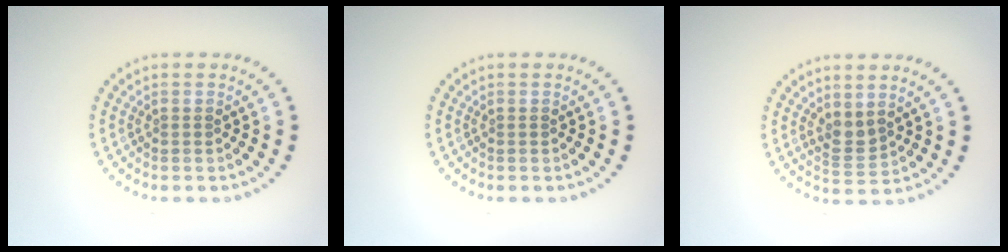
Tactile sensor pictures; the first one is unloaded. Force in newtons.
{"total": 0.0}
{"total": 1.8, "press": 1.5, "slide": 1.0}